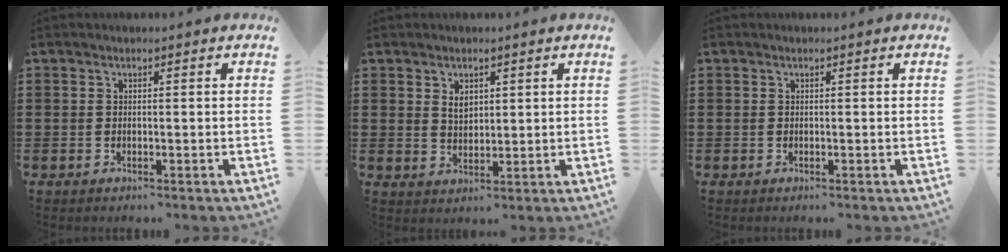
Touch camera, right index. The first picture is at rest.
{"total": 2.5, "force": [1.3, 1.6, 1.4], "torque": [-0.025, 0.002, 0.022]}
{"total": 0.0}